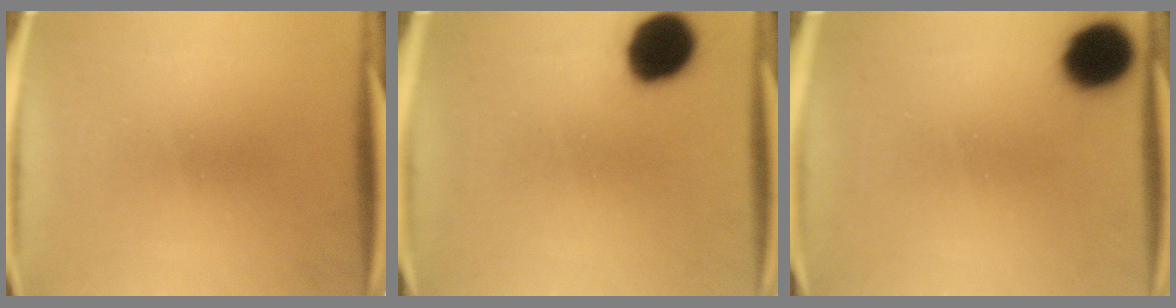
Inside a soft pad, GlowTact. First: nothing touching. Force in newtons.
{"total": 12.7}
{"total": 12.0}